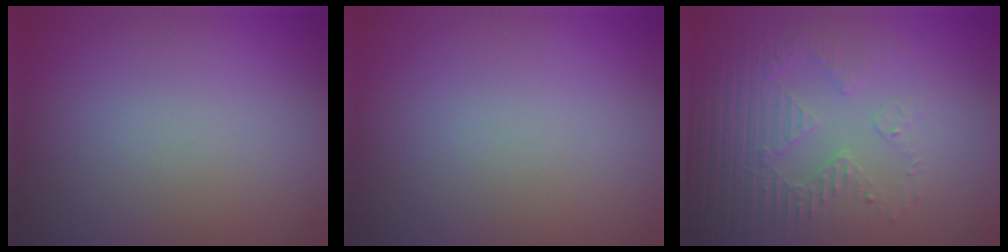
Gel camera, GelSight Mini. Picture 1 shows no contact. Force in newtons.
{"total": 0.0}
{"total": 5.2, "press": 3.5, "slide": 3.9}